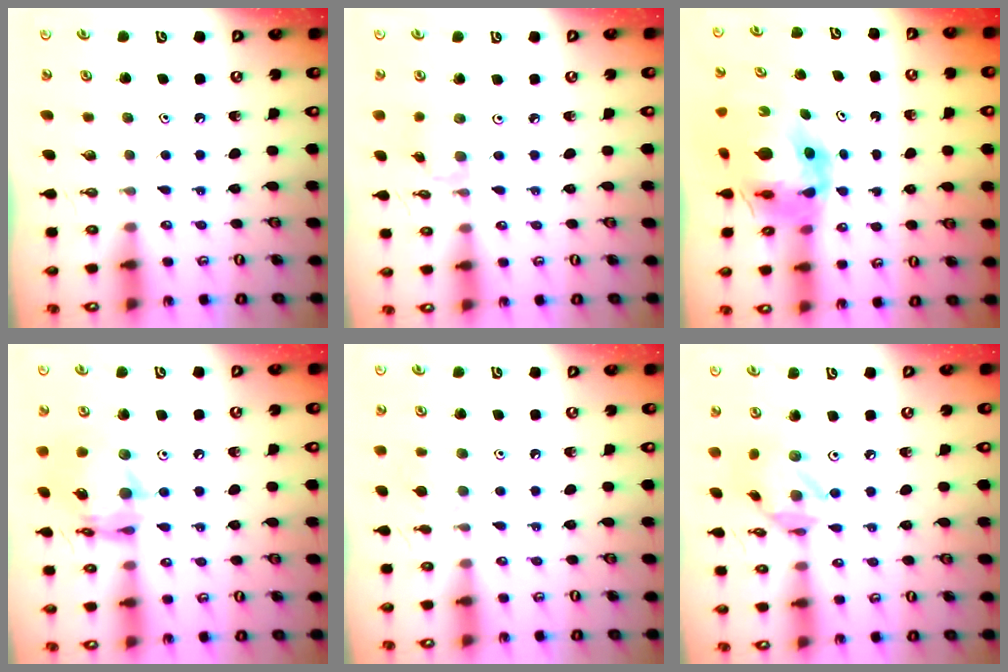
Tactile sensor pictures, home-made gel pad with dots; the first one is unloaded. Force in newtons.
{"total": 0.9, "press": 0.8, "slide": 0.2}
{"total": 11.2, "press": 11.1, "slide": 1.0}
{"total": 14.4, "press": 14.3, "slide": 1.5}
{"total": 7.5, "press": 7.5, "slide": 0.8}
{"total": 11.3, "press": 11.2, "slide": 1.0}